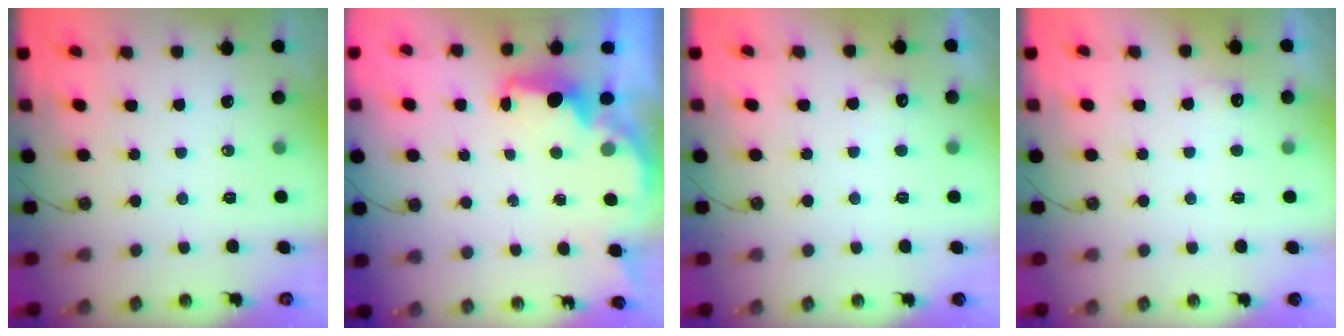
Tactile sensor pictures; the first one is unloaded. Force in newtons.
{"total": 2.8, "press": 2.7, "slide": 0.9}
{"total": 5.9, "press": 5.8, "slide": 0.8}
{"total": 5.4, "press": 5.3, "slide": 1.3}